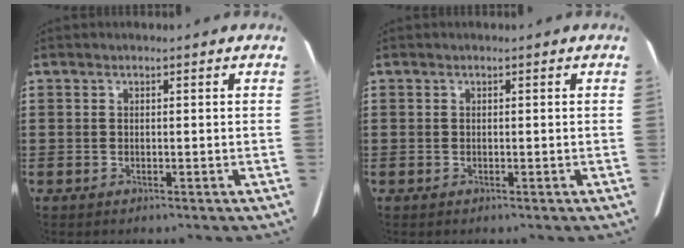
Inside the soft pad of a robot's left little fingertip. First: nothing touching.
{"total": 0.0}